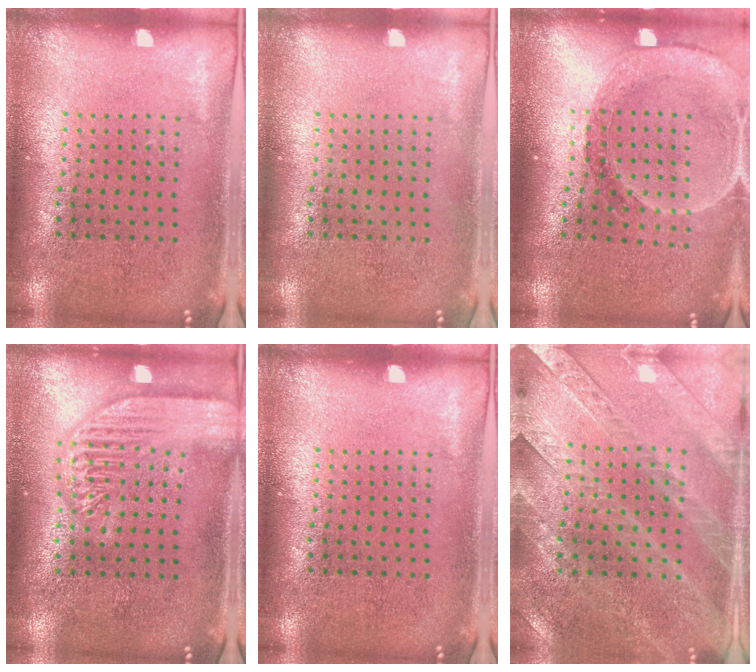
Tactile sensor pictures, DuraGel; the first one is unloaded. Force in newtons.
{"total": 0.0}
{"total": 1.6, "press": 1.6, "slide": 0.2}
{"total": 2.8, "press": 2.8, "slide": 0.3}
{"total": 0.0}
{"total": 3.0, "press": 2.7, "slide": 1.1}